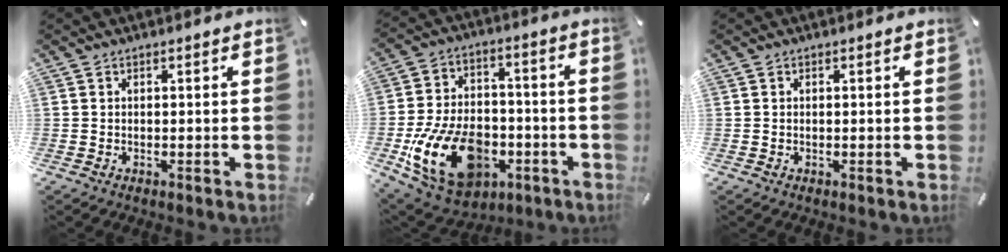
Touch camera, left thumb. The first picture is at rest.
{"total": 20.1, "force": [-7.5, 13.1, 13.2], "torque": [-0.247, 0.039, -0.116]}
{"total": 0.0}